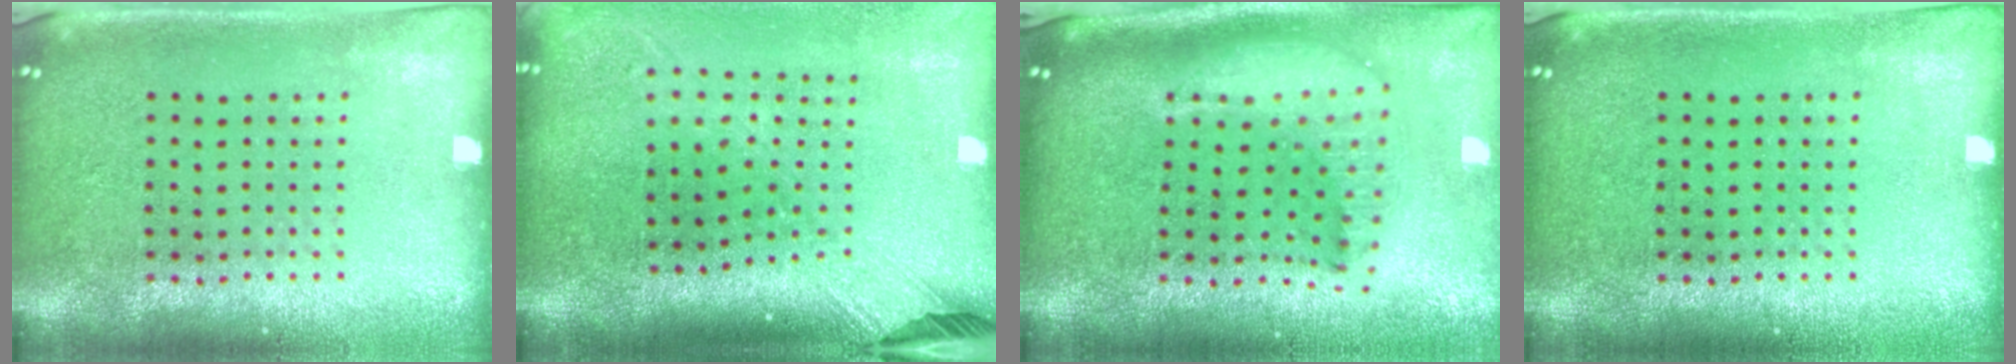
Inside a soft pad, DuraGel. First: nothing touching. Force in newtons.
{"total": 2.5, "press": 1.9, "slide": 1.7}
{"total": 2.2, "press": 1.7, "slide": 1.4}
{"total": 0.0}